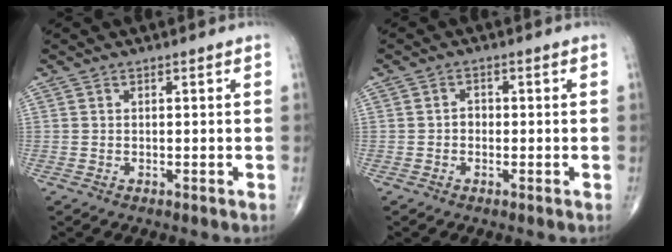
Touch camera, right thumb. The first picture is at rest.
{"total": 1.5, "force": [-0.4, 1.2, 0.8], "torque": [0.000, 0.006, -0.011]}